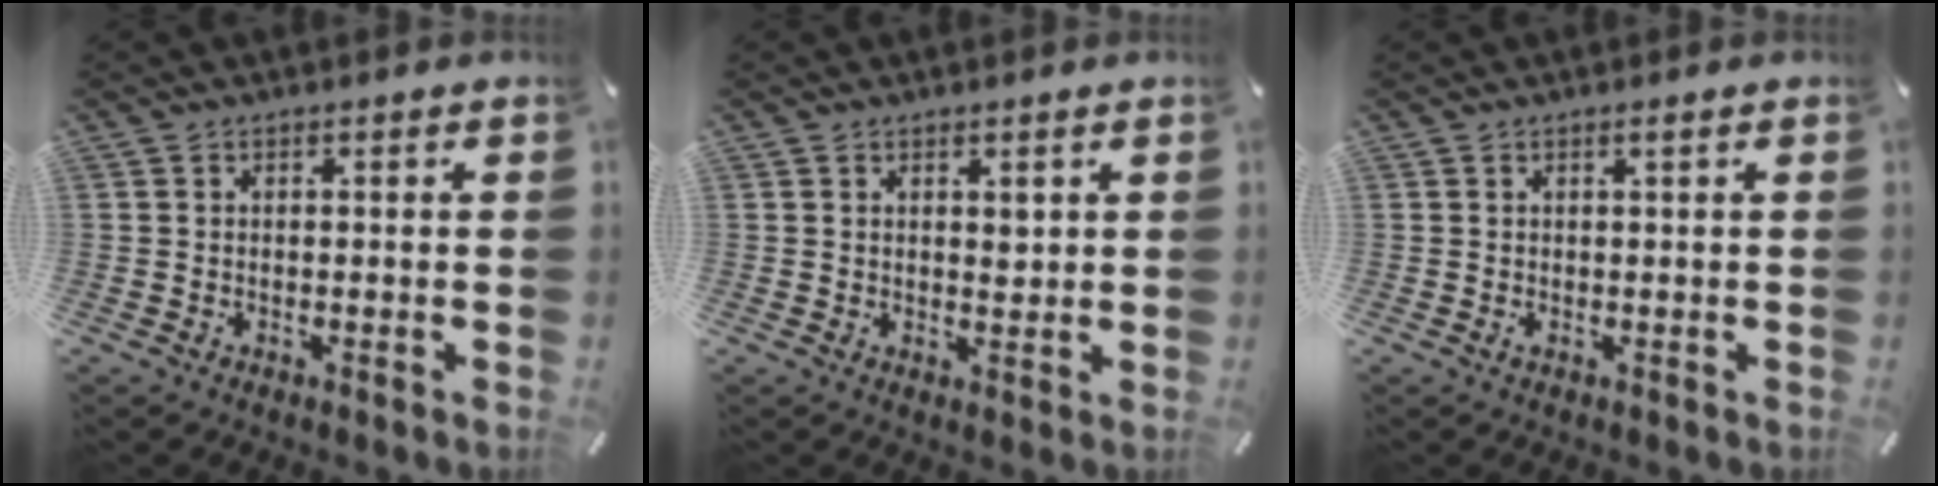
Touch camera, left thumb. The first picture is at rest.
{"total": 2.2, "force": [1.1, 1.4, 1.3], "torque": [-0.003, -0.008, 0.014]}
{"total": 1.3, "force": [0.2, 0.1, 1.3], "torque": [-0.023, -0.005, 0.004]}